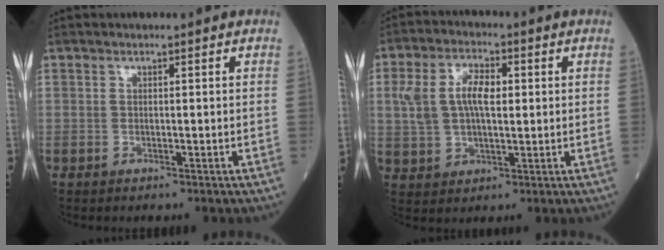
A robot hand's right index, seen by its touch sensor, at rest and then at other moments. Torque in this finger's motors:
{"motor_torque": [0.37, -0.05, 0.22, 0.07]}